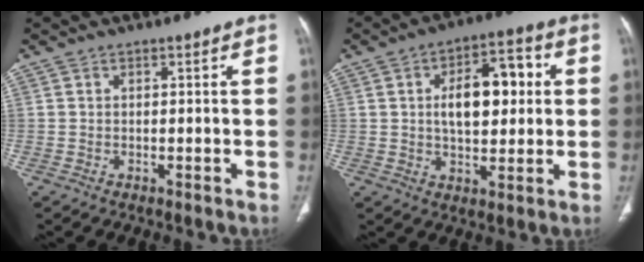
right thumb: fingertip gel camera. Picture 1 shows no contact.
{"total": 13.1, "force": [2.0, 7.0, 10.9], "torque": [-0.137, 0.015, 0.029]}